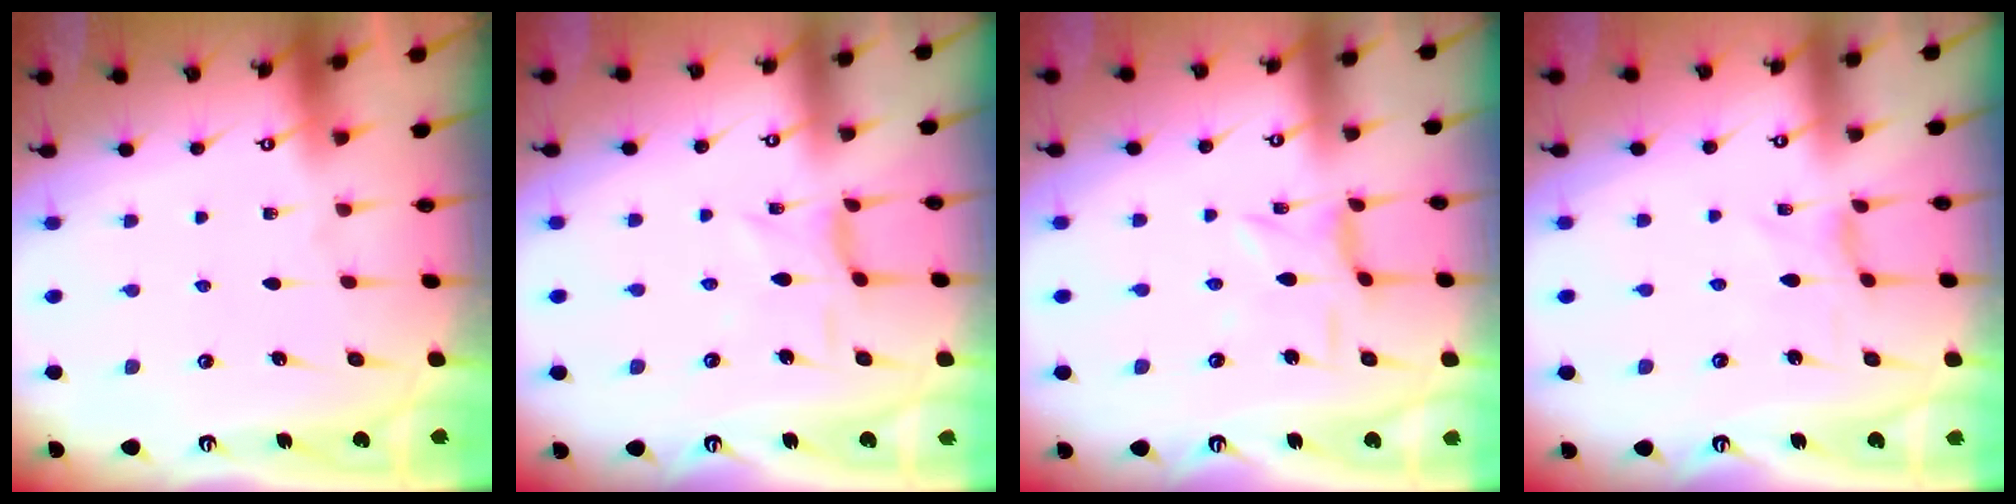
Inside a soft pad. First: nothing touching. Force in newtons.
{"total": 2.1, "press": 2.1, "slide": 0.6}
{"total": 1.4, "press": 1.3, "slide": 0.4}
{"total": 0.0}